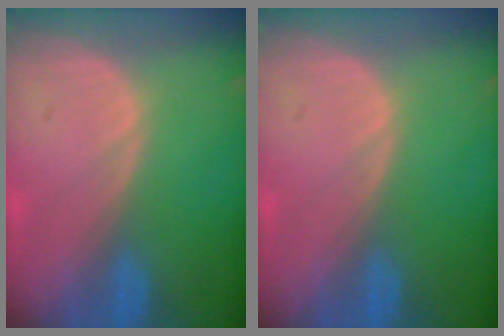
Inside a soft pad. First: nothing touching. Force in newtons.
{"total": 0.0}